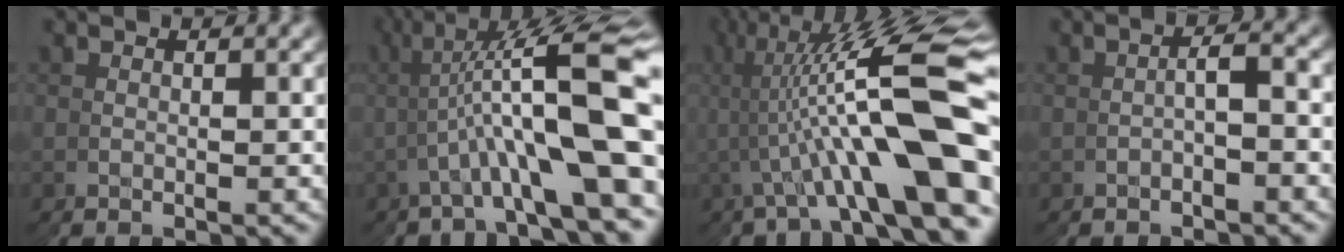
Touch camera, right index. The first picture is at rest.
{"total": 10.4, "force": [2.2, 3.6, 9.5], "torque": [-0.133, 0.014, 0.025]}
{"total": 10.3, "force": [1.3, 3.5, 9.6], "torque": [-0.149, 0.013, 0.013]}
{"total": 0.9, "force": [-0.6, 0.6, 0.3], "torque": [0.001, -0.001, -0.009]}